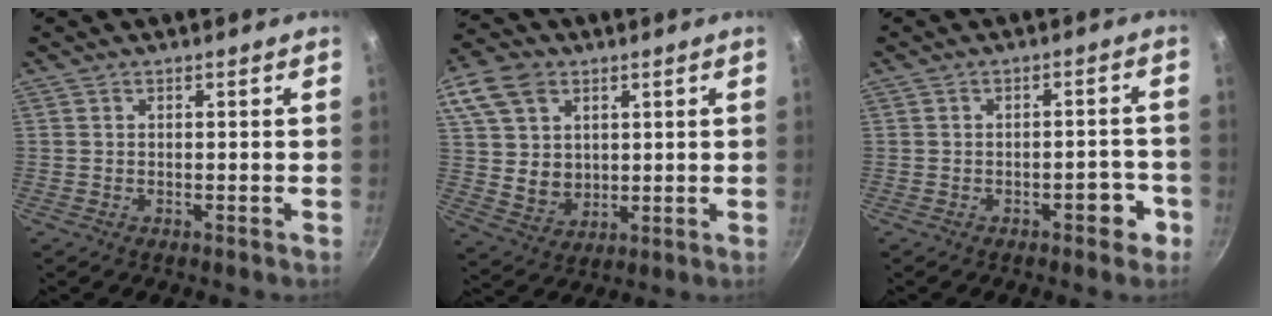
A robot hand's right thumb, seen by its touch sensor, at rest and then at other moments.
{"total": 15.2, "force": [5.7, 11.8, 7.7], "torque": [-0.146, -0.005, 0.118]}
{"total": 4.5, "force": [-2.3, 2.3, 3.1], "torque": [-0.017, 0.027, -0.024]}